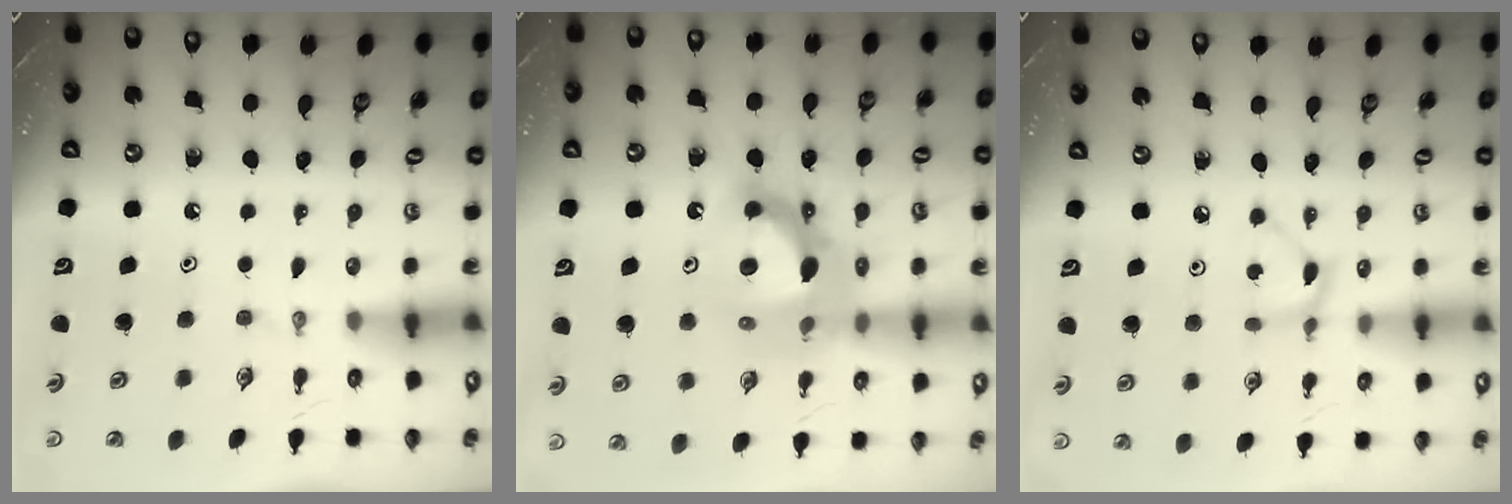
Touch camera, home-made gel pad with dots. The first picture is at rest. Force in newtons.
{"total": 15.0, "press": 14.9, "slide": 1.2}
{"total": 2.6, "press": 2.6, "slide": 0.3}